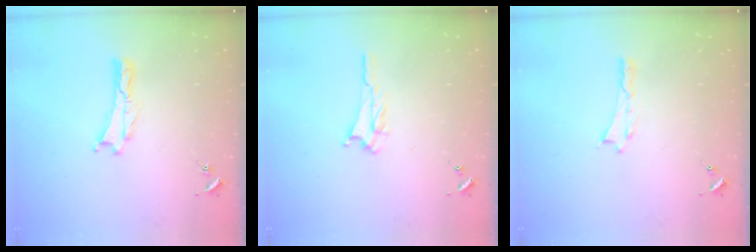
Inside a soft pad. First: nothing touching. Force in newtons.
{"total": 1.7, "press": 1.6, "slide": 0.3}
{"total": 0.0}